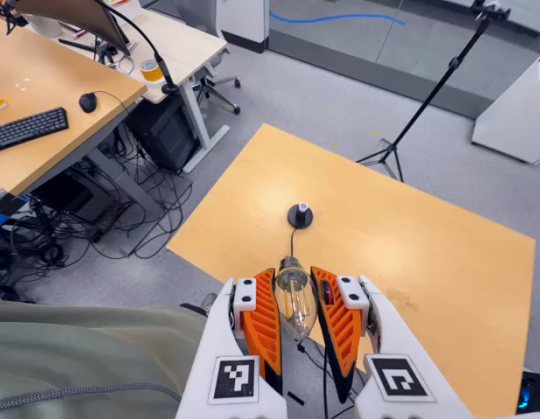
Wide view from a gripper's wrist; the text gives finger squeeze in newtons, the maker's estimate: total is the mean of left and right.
{"total": 20.9, "left": 22.6, "right": 19.2}